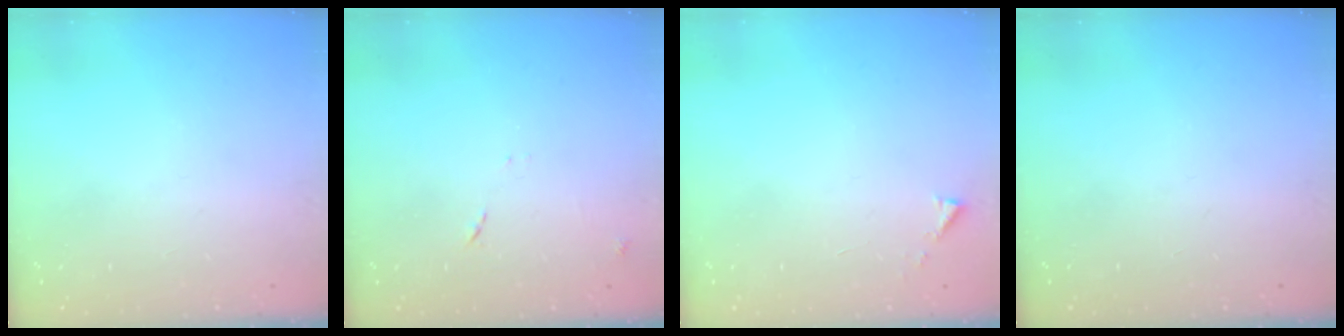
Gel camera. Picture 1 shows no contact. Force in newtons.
{"total": 8.5, "press": 8.5, "slide": 0.7}
{"total": 2.9, "press": 2.9, "slide": 0.4}
{"total": 0.0}